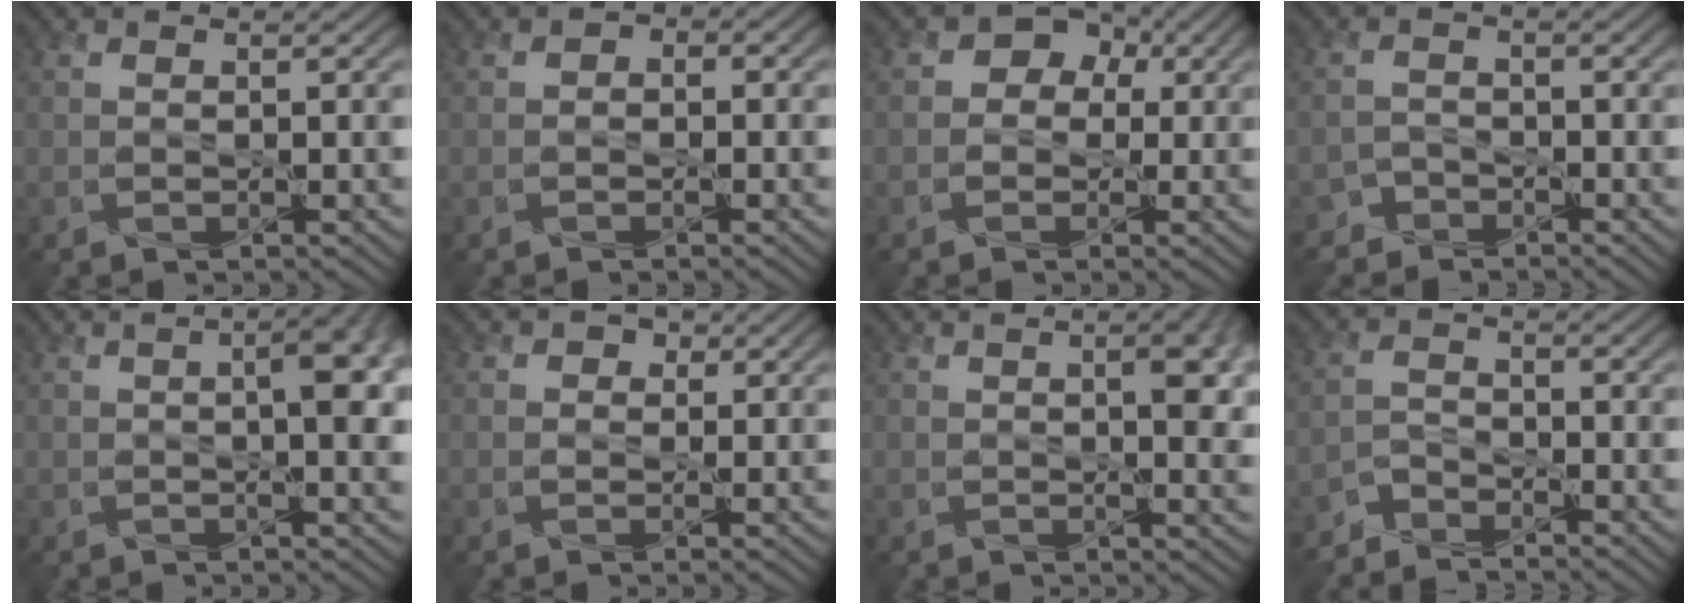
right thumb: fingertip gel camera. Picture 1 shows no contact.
{"total": 1.3, "force": [-0.6, 1.0, 0.4], "torque": [-0.003, 0.000, -0.015]}
{"total": 5.6, "force": [1.0, 4.9, 2.5], "torque": [-0.027, 0.022, -0.012]}
{"total": 2.4, "force": [-2.0, 1.3, -0.3], "torque": [0.017, 0.004, -0.047]}
{"total": 6.7, "force": [0.7, 2.2, 6.3], "torque": [-0.076, 0.009, 0.011]}
{"total": 2.0, "force": [0.7, 1.7, 0.8], "torque": [-0.007, -0.003, 0.001]}
{"total": 6.5, "force": [1.2, 2.4, 5.9], "torque": [-0.067, 0.003, 0.022]}
{"total": 3.4, "force": [-3.2, 1.1, 0.3], "torque": [-0.006, -0.001, -0.076]}